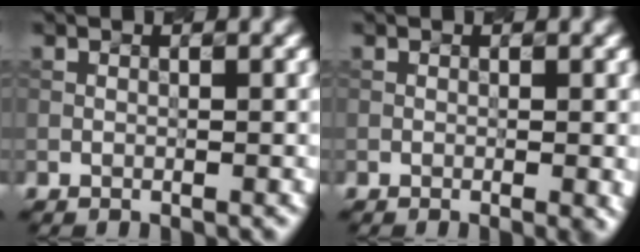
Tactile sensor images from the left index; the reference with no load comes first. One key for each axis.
{"total": 1.6, "fx": -0.4, "fy": 0.4, "fz": 1.5, "tx": -0.011, "ty": 0.010, "tz": 0.000}